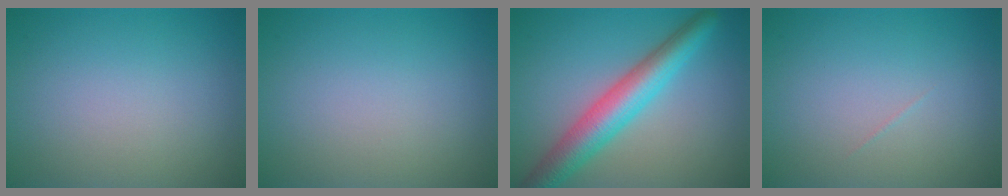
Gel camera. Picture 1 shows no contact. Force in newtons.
{"total": 0.0}
{"total": 6.2, "press": 6.1, "slide": 0.3}
{"total": 0.0}